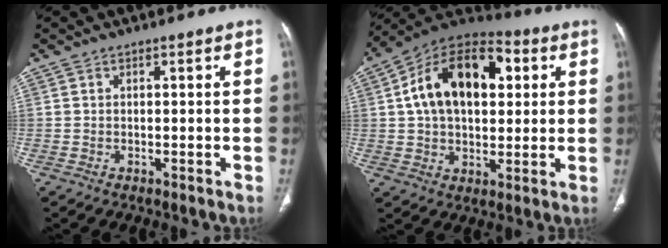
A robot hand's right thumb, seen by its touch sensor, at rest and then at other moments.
{"total": 20.3, "force": [4.7, 12.5, 15.3], "torque": [-0.224, 0.017, 0.069]}